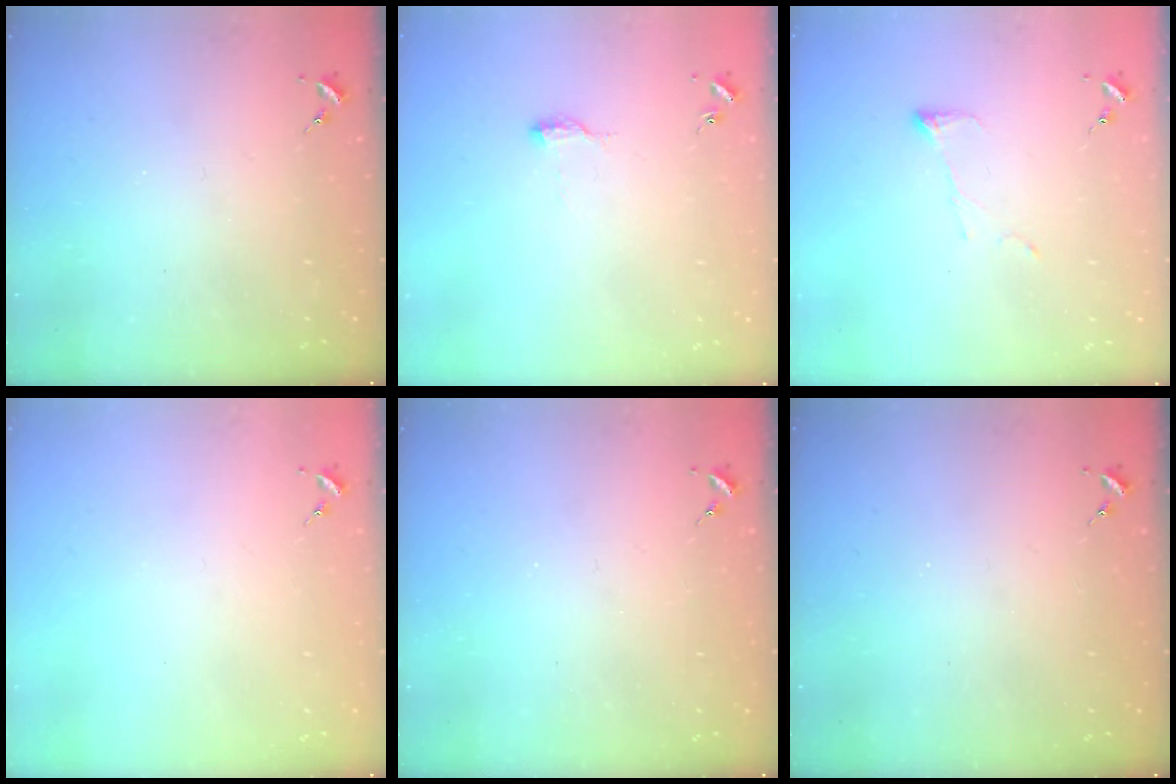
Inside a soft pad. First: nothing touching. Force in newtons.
{"total": 7.6, "press": 7.6, "slide": 0.7}
{"total": 5.5, "press": 5.5, "slide": 0.4}
{"total": 0.0}
{"total": 0.0}
{"total": 0.0}